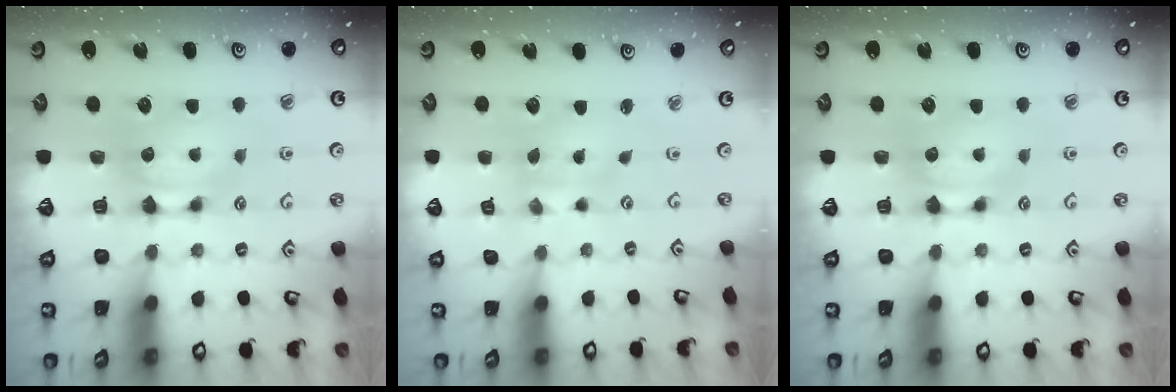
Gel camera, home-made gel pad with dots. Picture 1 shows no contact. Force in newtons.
{"total": 1.8, "press": 1.5, "slide": 1.1}
{"total": 0.0}